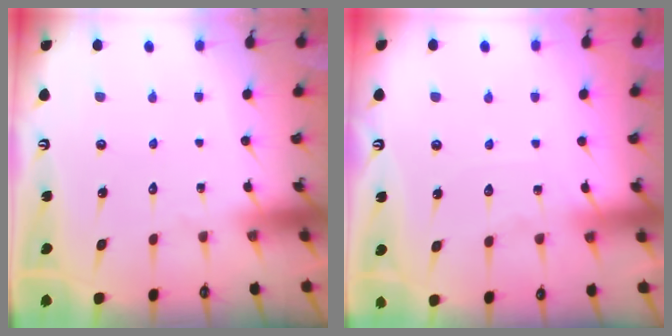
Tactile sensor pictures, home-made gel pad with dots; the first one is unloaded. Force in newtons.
{"total": 5.6, "press": 5.5, "slide": 0.7}